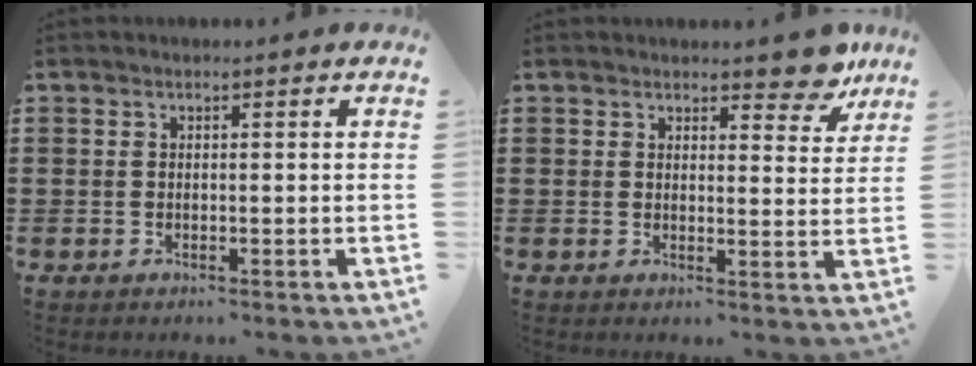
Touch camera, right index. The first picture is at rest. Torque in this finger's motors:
{"motor_torque": [0.01, 0.01, 0.06, 0.03]}